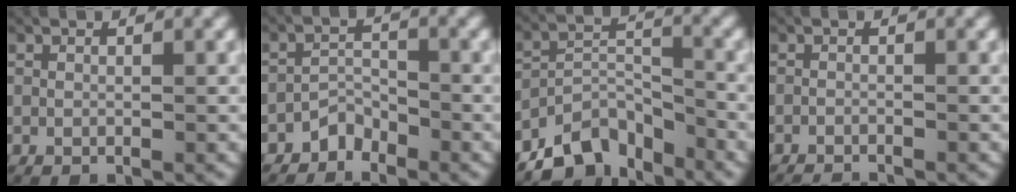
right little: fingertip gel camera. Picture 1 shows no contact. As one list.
[{"total": 2.5, "force": [-2.0, 1.4, 0.6], "torque": [-0.014, 0.001, -0.042]}, {"total": 9.1, "force": [-5.6, 5.5, 4.6], "torque": [-0.074, -0.024, -0.091]}, {"total": 1.9, "force": [-1.9, 0.3, 0.2], "torque": [-0.007, -0.010, -0.029]}]